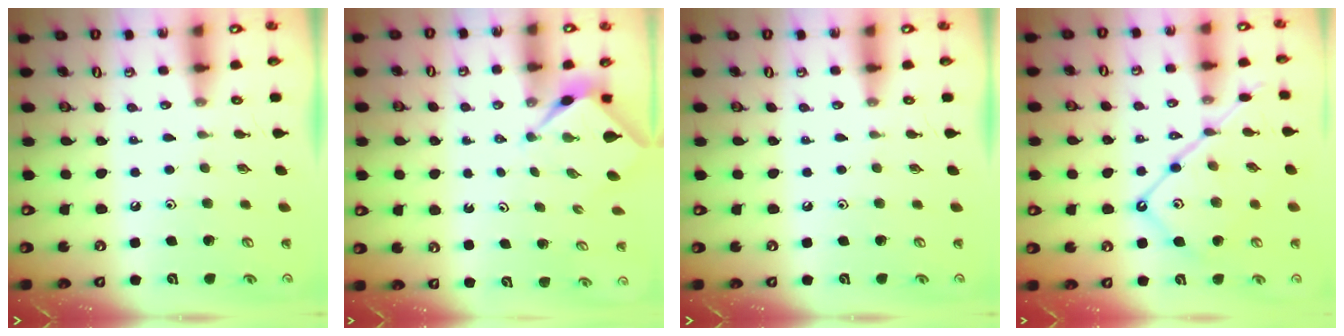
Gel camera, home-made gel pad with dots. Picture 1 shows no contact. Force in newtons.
{"total": 2.6, "press": 2.6, "slide": 0.2}
{"total": 0.0}
{"total": 15.8, "press": 15.7, "slide": 1.5}